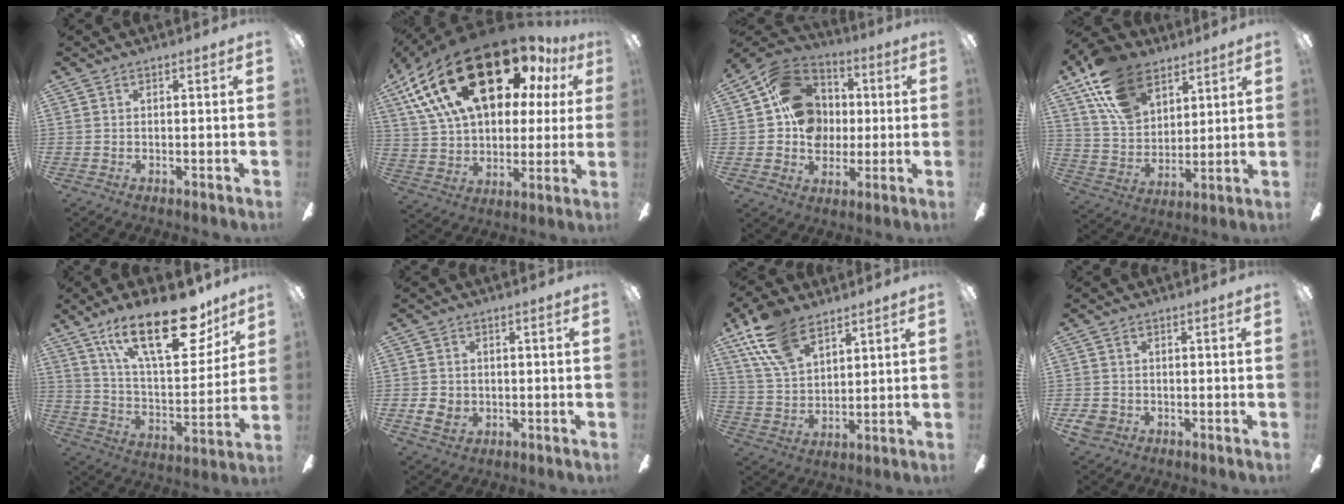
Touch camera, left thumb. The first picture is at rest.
{"total": 30.6, "force": [16.1, 15.9, 20.5], "torque": [-0.390, -0.088, 0.293]}
{"total": 16.6, "force": [1.8, 14.2, 8.4], "torque": [-0.147, 0.019, 0.041]}
{"total": 17.1, "force": [10.9, 10.6, 8.0], "torque": [-0.167, -0.037, 0.211]}
{"total": 26.2, "force": [15.7, 10.7, 18.0], "torque": [-0.274, -0.081, 0.266]}
{"total": 4.4, "force": [-0.9, 3.8, 2.2], "torque": [-0.035, 0.004, -0.016]}
{"total": 14.8, "force": [9.6, 7.6, 8.3], "torque": [-0.182, -0.024, 0.182]}
{"total": 3.1, "force": [-1.1, 2.7, 1.2], "torque": [-0.025, 0.005, -0.021]}